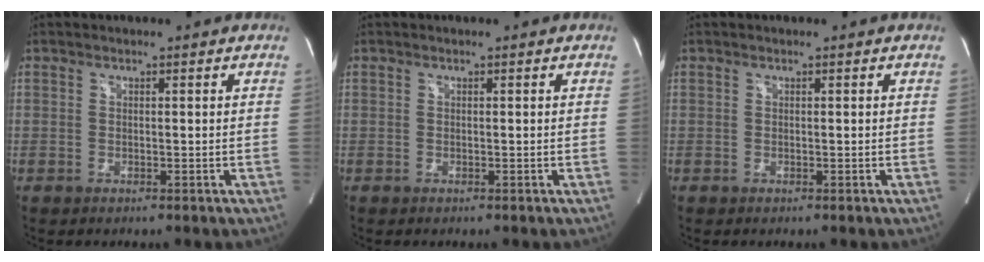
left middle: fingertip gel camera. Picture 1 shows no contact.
{"total": 0.0}
{"total": 0.0}